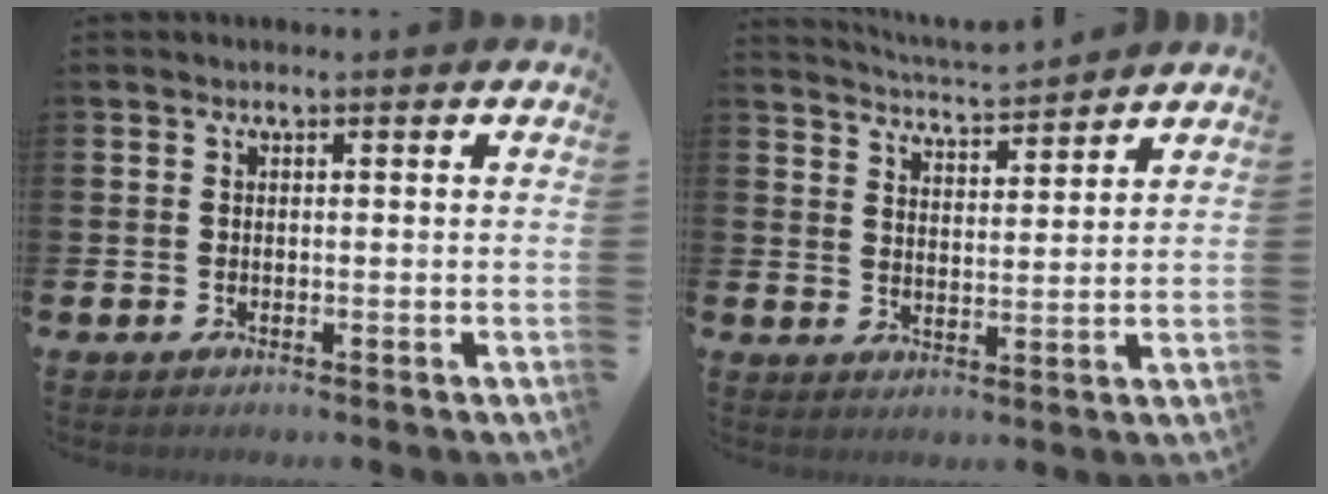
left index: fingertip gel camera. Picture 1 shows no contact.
{"total": 4.9, "force": [4.9, -0.1, 0.1], "torque": [-0.023, -0.032, 0.087]}